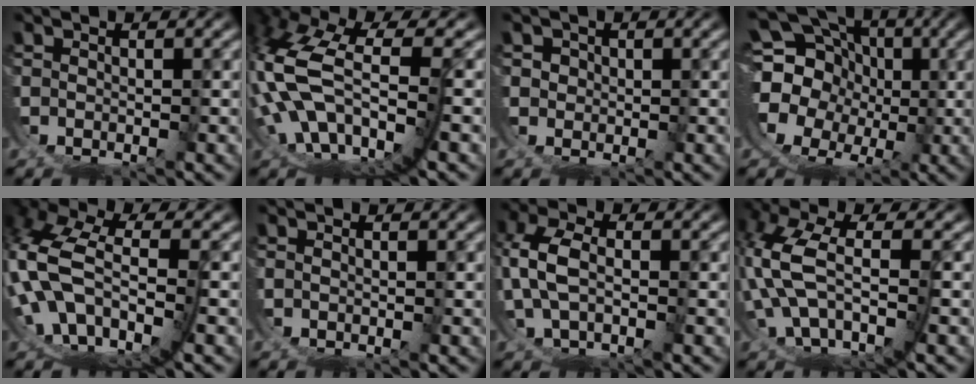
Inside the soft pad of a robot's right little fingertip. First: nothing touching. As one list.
[{"total": 11.3, "force": [-1.0, 7.6, 8.3], "torque": [-0.208, -0.043, 0.000]}, {"total": 1.3, "force": [0.6, 1.0, 0.5], "torque": [-0.018, -0.003, 0.014]}, {"total": 18.5, "force": [0.9, 16.4, 8.5], "torque": [-0.214, -0.048, 0.005]}, {"total": 10.0, "force": [-1.9, 7.4, 6.5], "torque": [-0.181, -0.050, -0.012]}, {"total": 0.0}, {"total": 3.5, "force": [0.5, 1.2, 3.2], "torque": [-0.078, -0.002, 0.017]}, {"total": 6.6, "force": [-0.3, 3.8, 5.4], "torque": [-0.135, -0.017, 0.002]}]